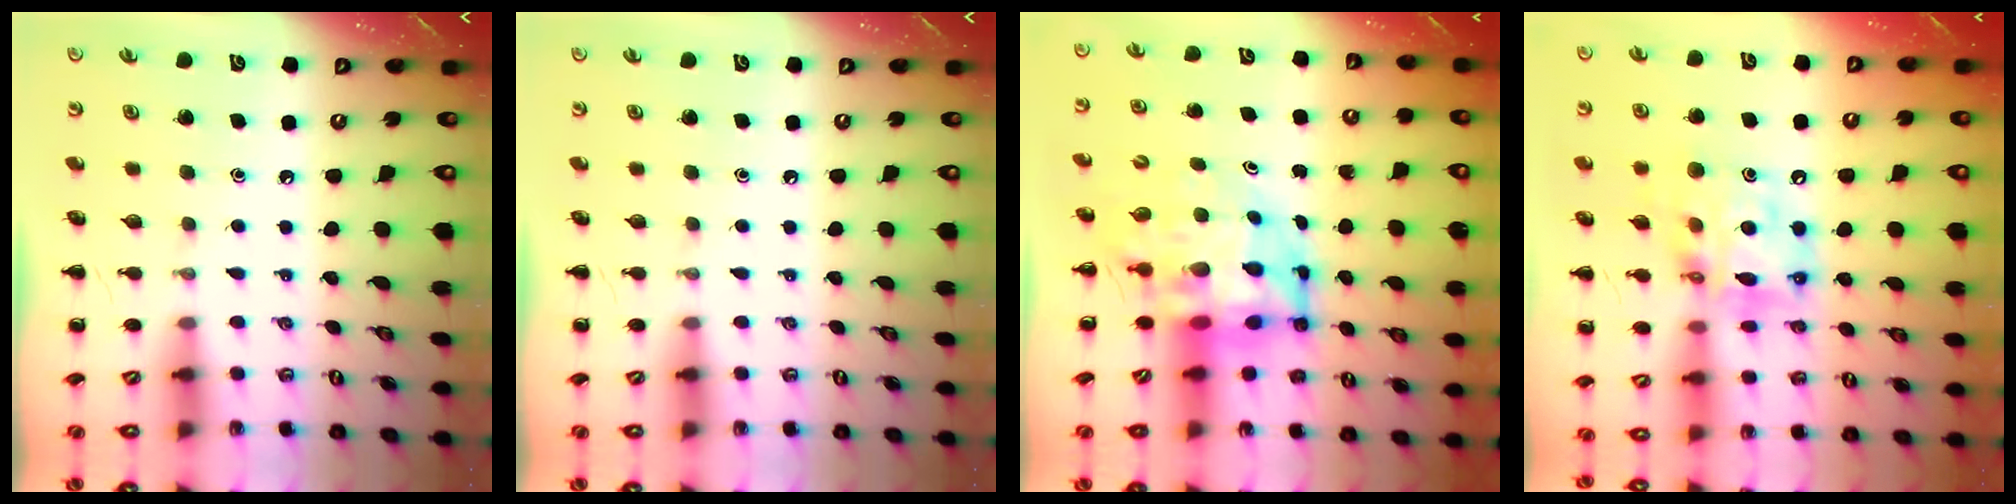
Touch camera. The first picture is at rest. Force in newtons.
{"total": 0.0}
{"total": 9.5, "press": 9.1, "slide": 2.8}
{"total": 14.7, "press": 14.3, "slide": 3.7}